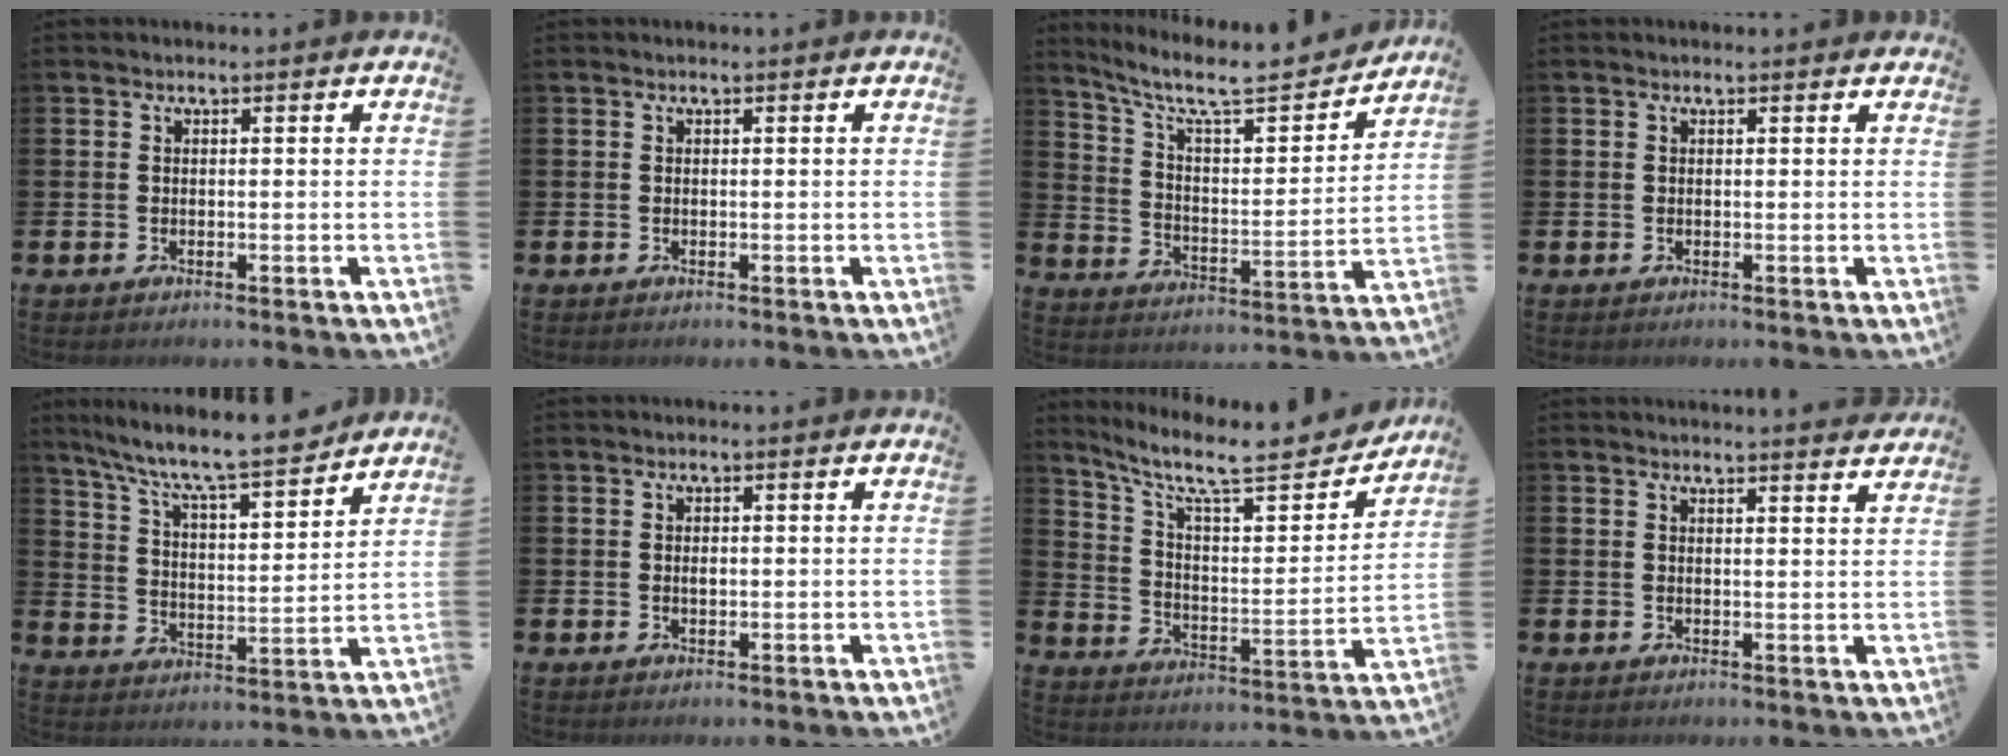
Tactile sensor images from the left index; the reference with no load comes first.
{"total": 0.0}
{"total": 9.1, "force": [8.0, 2.0, 4.1], "torque": [-0.109, -0.060, 0.132]}
{"total": 0.0}
{"total": 9.1, "force": [8.4, 0.9, 3.6], "torque": [-0.100, -0.064, 0.140]}
{"total": 0.7, "force": [0.1, 0.3, 0.6], "torque": [-0.004, -0.001, 0.000]}
{"total": 10.7, "force": [8.9, 2.5, 5.4], "torque": [-0.120, -0.067, 0.145]}
{"total": 2.3, "force": [2.3, -0.2, -0.1], "torque": [0.009, -0.018, 0.039]}